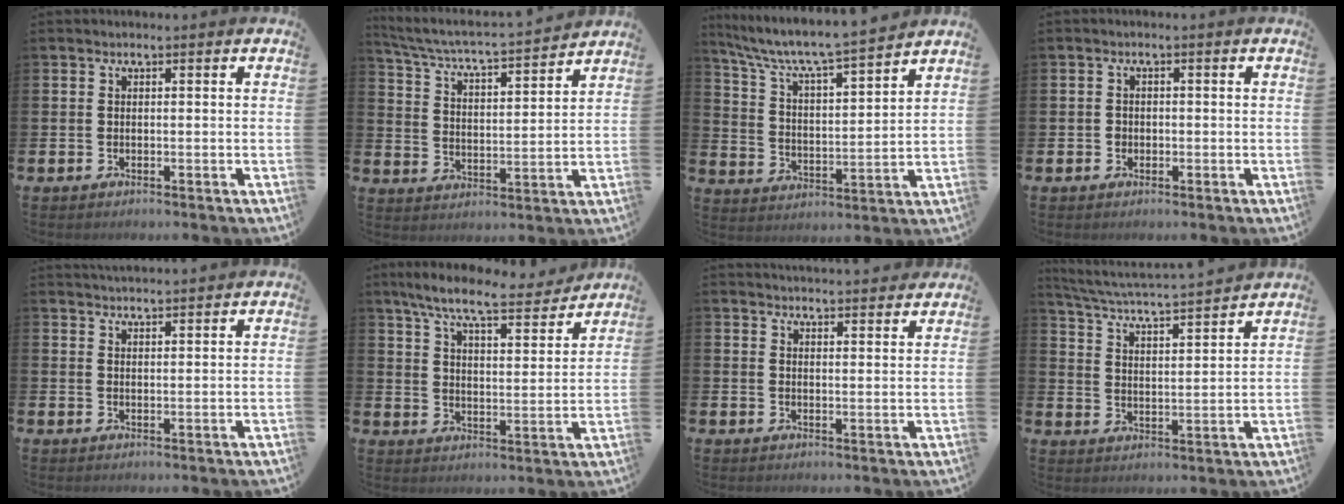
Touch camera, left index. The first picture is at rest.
{"total": 5.0, "force": [4.8, 0.2, 1.4], "torque": [-0.054, -0.046, 0.074]}
{"total": 7.2, "force": [6.8, 0.3, 2.5], "torque": [-0.082, -0.055, 0.112]}
{"total": 1.1, "force": [-0.3, 1.0, 0.3], "torque": [-0.005, 0.005, -0.008]}
{"total": 2.8, "force": [2.8, 0.0, -0.1], "torque": [-0.003, -0.015, 0.050]}
{"total": 8.4, "force": [7.5, 1.0, 3.6], "torque": [-0.095, -0.040, 0.129]}
{"total": 3.7, "force": [3.7, 0.0, -0.1], "torque": [-0.002, -0.025, 0.066]}
{"total": 4.6, "force": [4.5, -0.1, 1.2], "torque": [-0.047, -0.043, 0.070]}